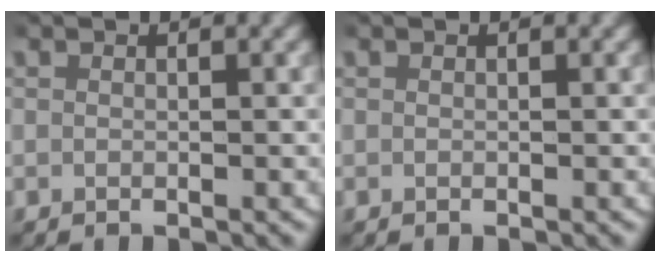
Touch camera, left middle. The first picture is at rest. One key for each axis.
{"total": 0.0}